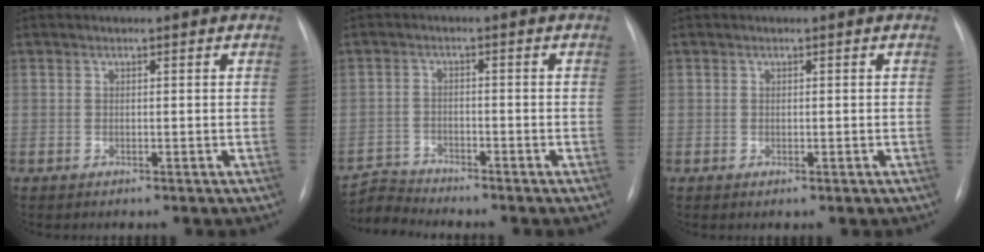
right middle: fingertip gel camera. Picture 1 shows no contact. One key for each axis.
{"total": 4.2, "fx": -4.1, "fy": -0.5, "fz": -1.1, "tx": 0.018, "ty": -0.011, "tz": -0.075}
{"total": 0.7, "fx": -0.4, "fy": 0.3, "fz": 0.5, "tx": -0.008, "ty": -0.002, "tz": -0.002}